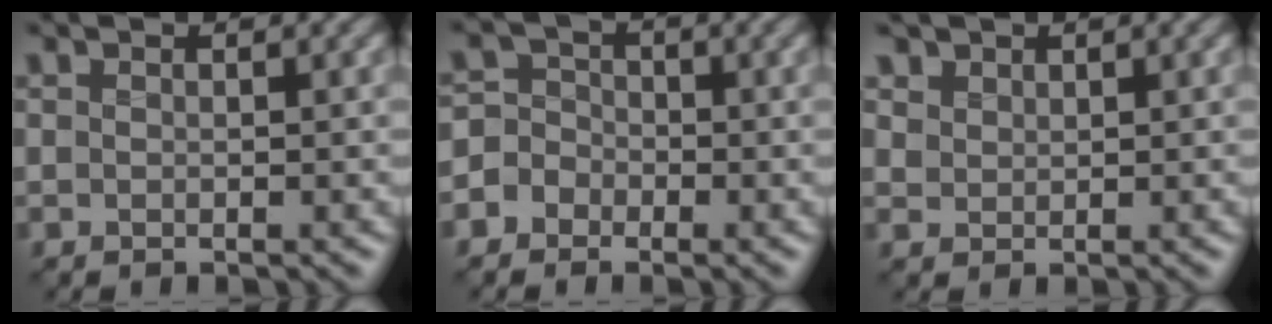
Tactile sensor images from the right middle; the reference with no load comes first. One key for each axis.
{"total": 3.8, "fx": -1.7, "fy": 3.3, "fz": 0.7, "tx": 0.014, "ty": 0.010, "tz": -0.048}
{"total": 2.4, "fx": 1.6, "fy": 1.6, "fz": 0.6, "tx": -0.025, "ty": -0.006, "tz": 0.045}